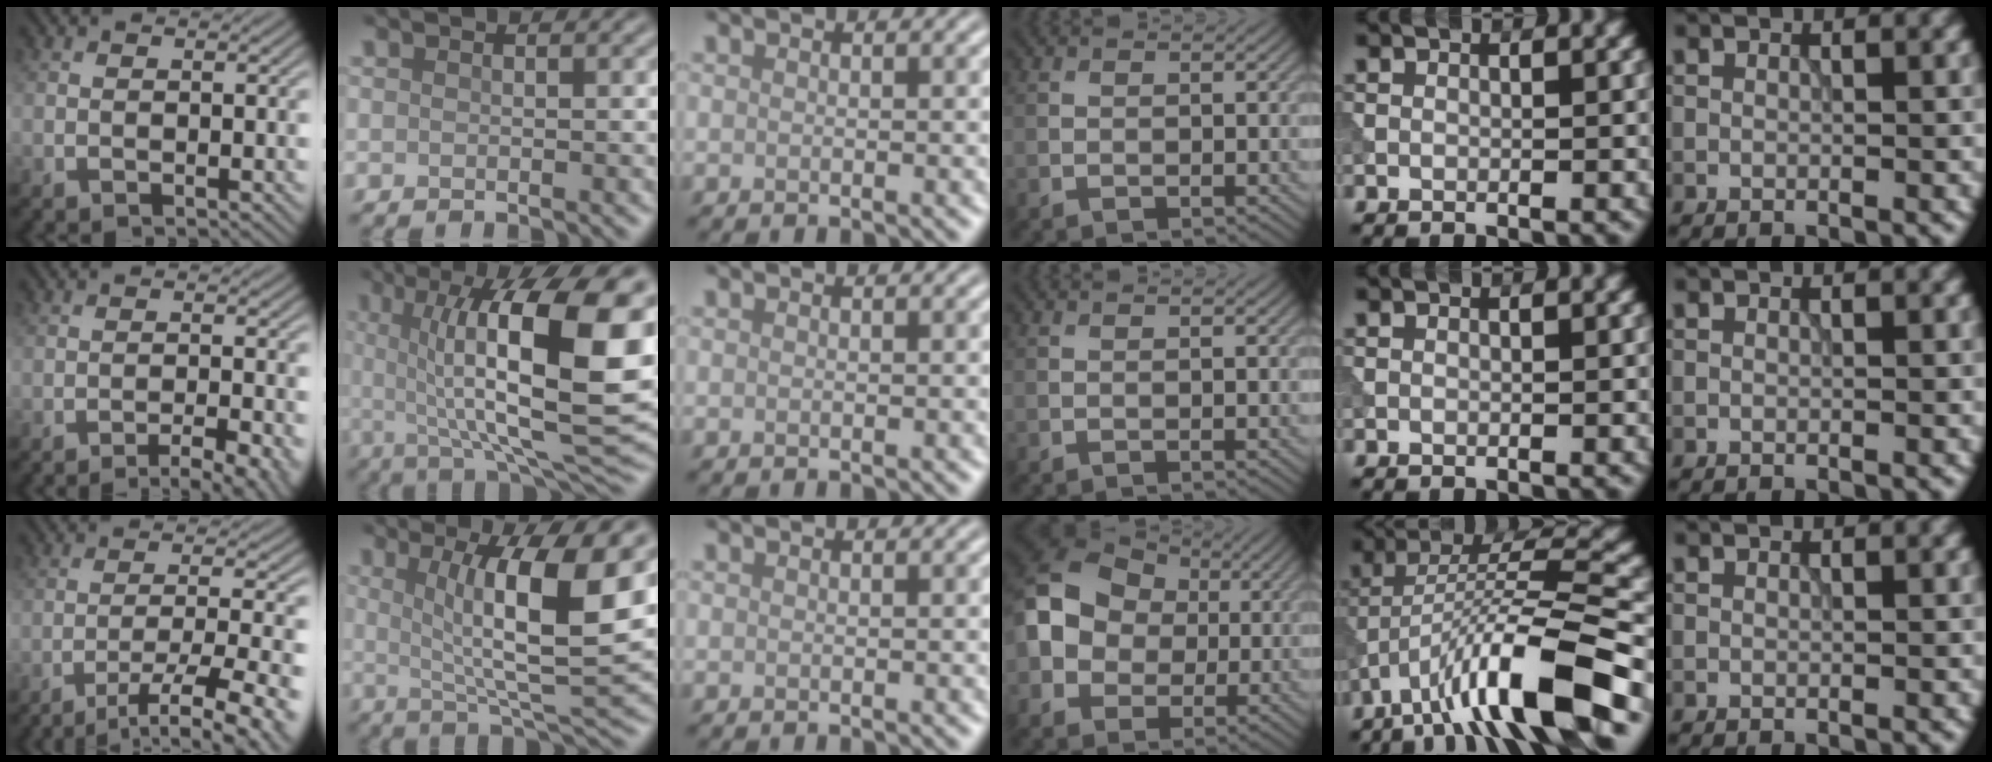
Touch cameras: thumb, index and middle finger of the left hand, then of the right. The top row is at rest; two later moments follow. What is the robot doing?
{"motion": "extract", "object": "tissue"}